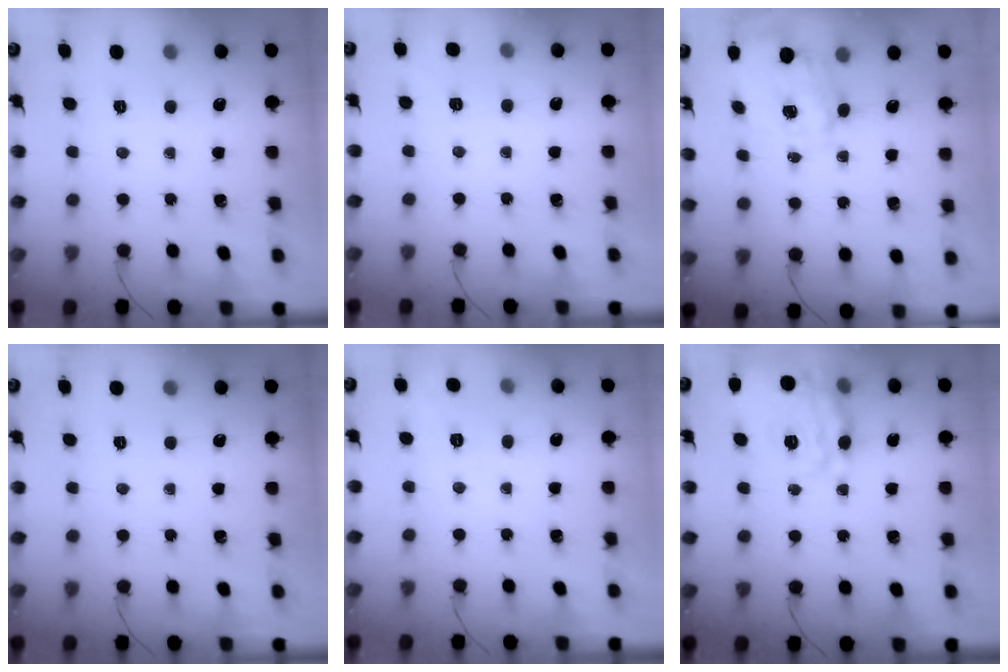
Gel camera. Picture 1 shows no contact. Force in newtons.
{"total": 2.3, "press": 1.8, "slide": 1.4}
{"total": 3.7, "press": 3.7, "slide": 0.8}
{"total": 0.0}
{"total": 3.3, "press": 2.7, "slide": 1.9}
{"total": 16.4, "press": 16.3, "slide": 1.8}